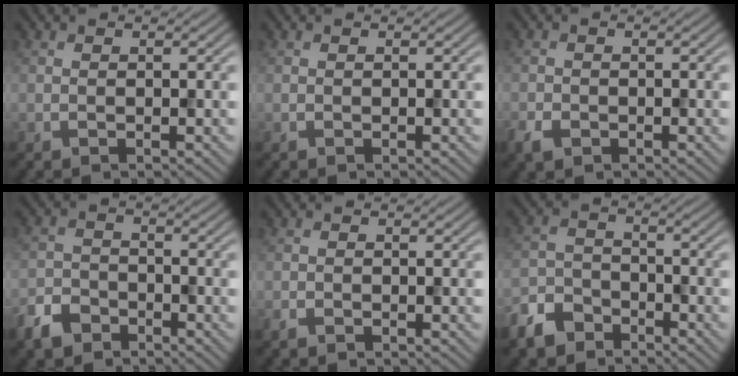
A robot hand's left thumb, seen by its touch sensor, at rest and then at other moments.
{"total": 0.0}
{"total": 2.4, "force": [-1.5, 1.6, 1.0], "torque": [-0.028, -0.009, -0.035]}
{"total": 4.4, "force": [-3.3, 2.5, 1.5], "torque": [-0.034, -0.003, -0.076]}
{"total": 1.0, "force": [-0.7, 0.5, 0.4], "torque": [-0.009, -0.003, -0.014]}
{"total": 5.5, "force": [-4.3, 3.0, 1.7], "torque": [-0.041, -0.003, -0.099]}